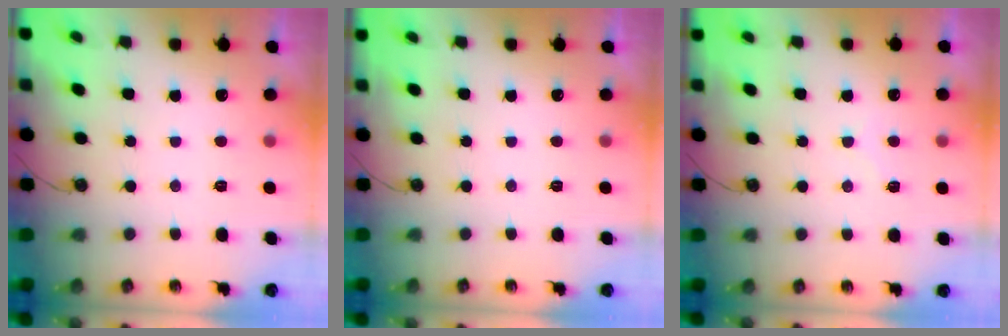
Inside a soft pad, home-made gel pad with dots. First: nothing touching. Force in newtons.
{"total": 0.0}
{"total": 6.5, "press": 6.5, "slide": 0.7}